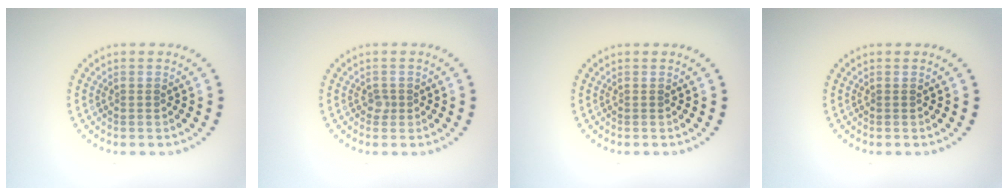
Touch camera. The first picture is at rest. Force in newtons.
{"total": 0.9, "press": 0.6, "slide": 0.6}
{"total": 0.0}
{"total": 0.0}